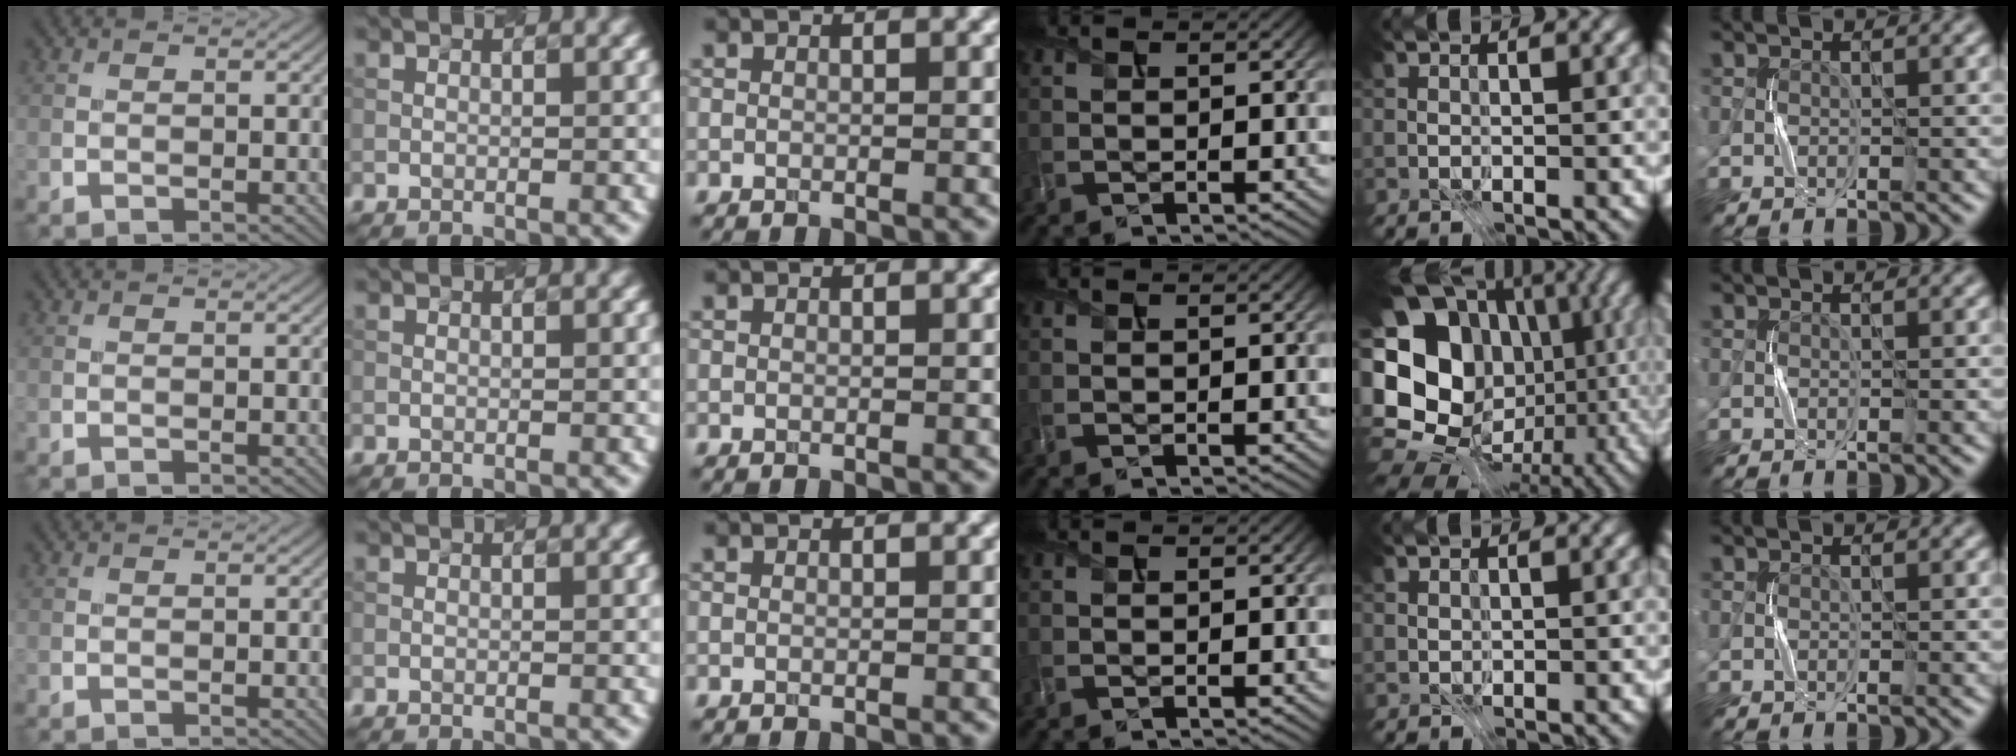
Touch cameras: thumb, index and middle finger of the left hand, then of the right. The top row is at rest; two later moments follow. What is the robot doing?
{"motion": "press", "object": "joystick"}